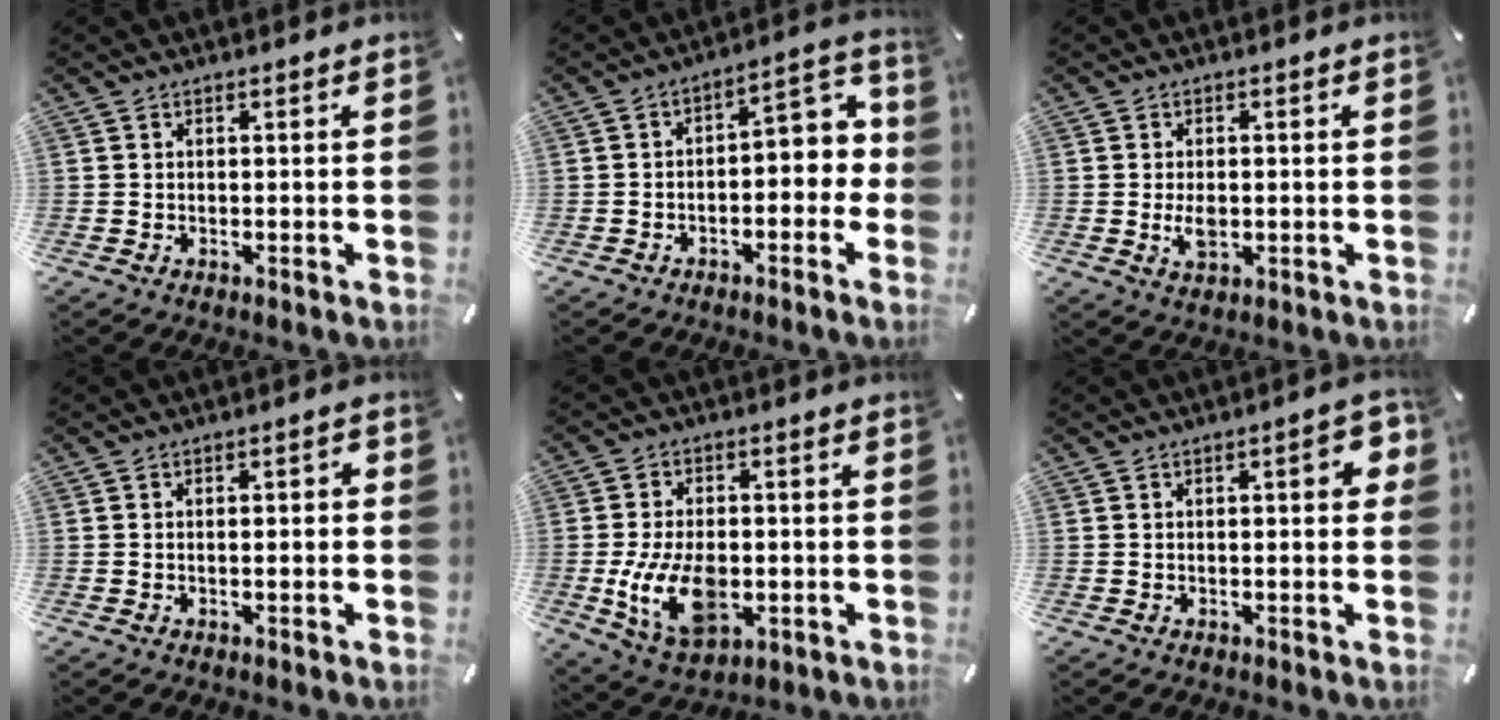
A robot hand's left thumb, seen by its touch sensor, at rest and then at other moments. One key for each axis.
{"total": 6.3, "fx": -1.0, "fy": 3.7, "fz": 5.0, "tx": -0.057, "ty": -0.011, "tz": -0.026}
{"total": 3.9, "fx": -0.4, "fy": 2.3, "fz": 3.1, "tx": -0.063, "ty": -0.006, "tz": -0.011}
{"total": 2.2, "fx": -0.4, "fy": 0.9, "fz": 2.0, "tx": -0.034, "ty": 0.007, "tz": -0.010}
{"total": 13.6, "fx": -2.6, "fy": 8.6, "fz": 10.3, "tx": -0.206, "ty": -0.004, "tz": -0.043}
{"total": 5.8, "fx": 0.8, "fy": 2.2, "fz": 5.3, "tx": -0.058, "ty": -0.003, "tz": 0.005}